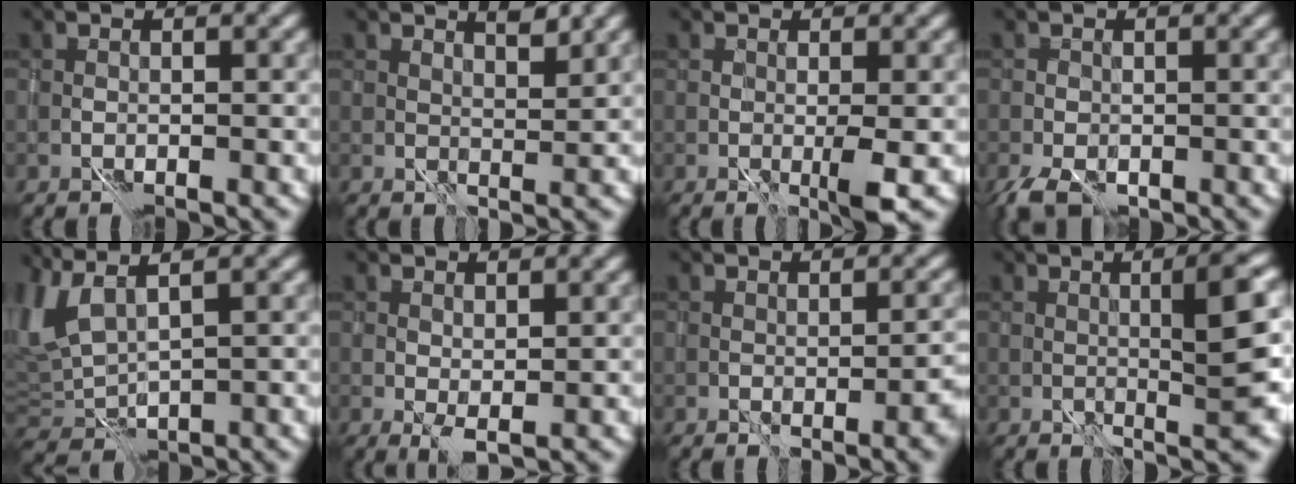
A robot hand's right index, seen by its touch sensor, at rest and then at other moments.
{"total": 2.8, "force": [2.7, -0.1, 0.7], "torque": [-0.006, 0.002, 0.048]}
{"total": 1.9, "force": [0.9, -0.1, 1.7], "torque": [-0.028, 0.003, 0.014]}
{"total": 2.9, "force": [-1.8, 1.3, 1.9], "torque": [-0.030, -0.006, -0.033]}
{"total": 5.3, "force": [2.7, 2.0, 4.1], "torque": [-0.103, 0.003, 0.054]}
{"total": 1.3, "force": [1.0, 0.1, 0.8], "torque": [-0.017, 0.002, 0.022]}
{"total": 3.0, "force": [-0.2, 0.7, 2.9], "torque": [-0.029, 0.006, 0.009]}
{"total": 6.1, "force": [1.6, 1.1, 5.8], "torque": [-0.069, 0.011, 0.036]}